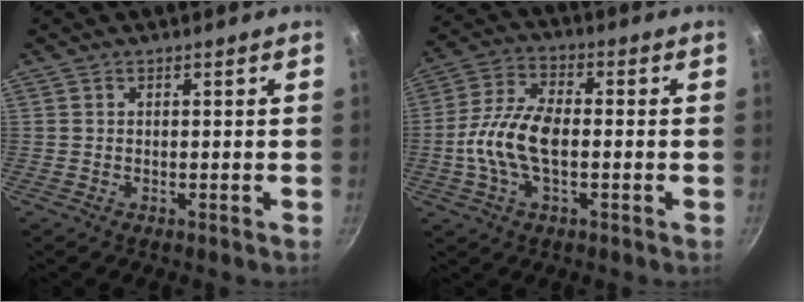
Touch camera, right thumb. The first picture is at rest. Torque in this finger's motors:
{"motor_torque": [-0.24, 0.81, 0.02, -0.01, 0.37]}